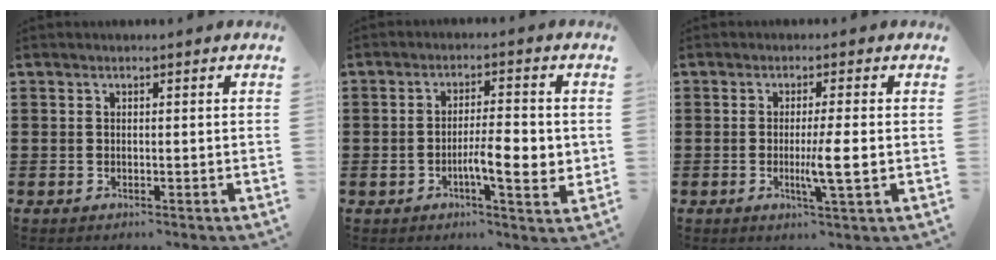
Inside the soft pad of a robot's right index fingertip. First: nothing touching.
{"total": 7.3, "force": [-1.3, 2.2, 6.8], "torque": [-0.105, 0.001, -0.022]}
{"total": 4.9, "force": [-0.7, 0.0, 4.9], "torque": [-0.083, -0.008, -0.014]}